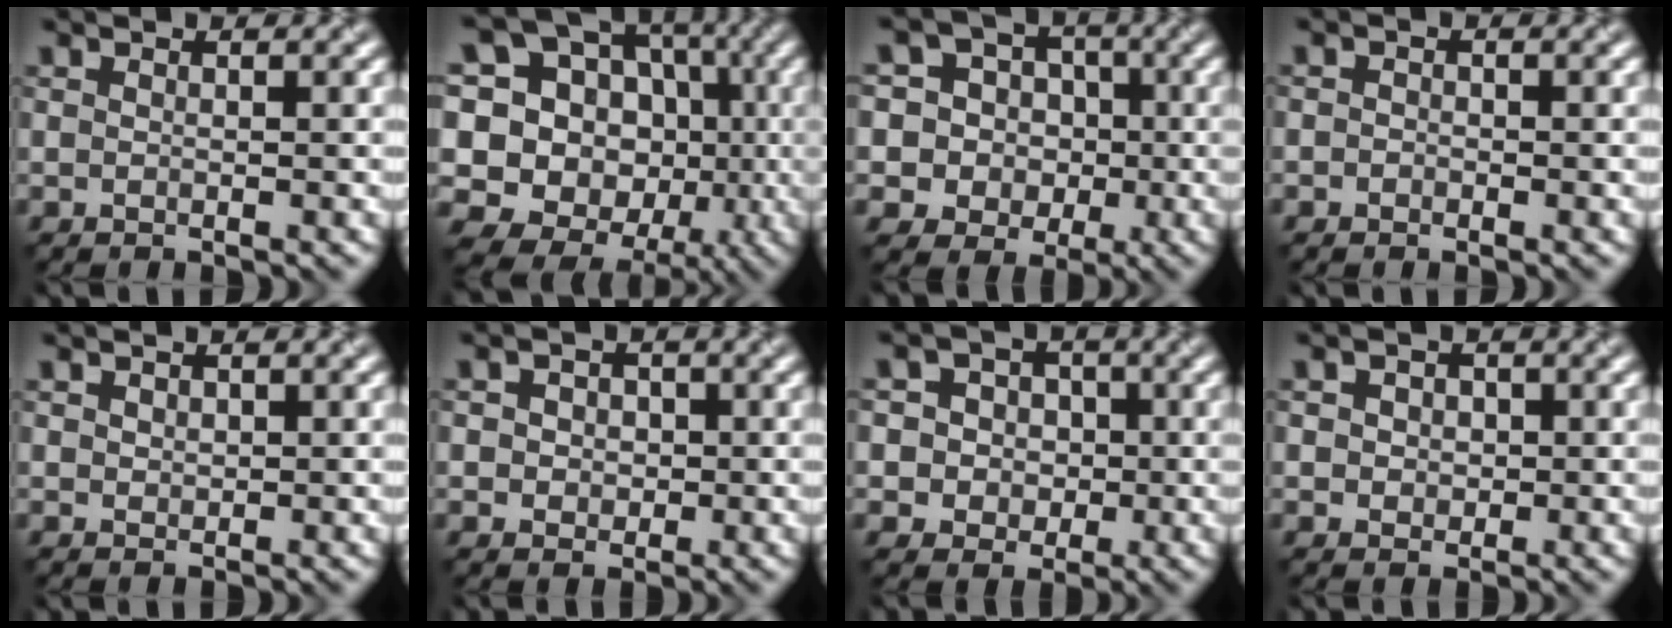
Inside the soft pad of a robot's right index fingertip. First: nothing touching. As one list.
[{"total": 16.6, "force": [0.4, 15.0, 7.3], "torque": [-0.181, 0.044, -0.007]}, {"total": 9.1, "force": [0.5, 8.7, 2.5], "torque": [-0.077, 0.036, -0.010]}, {"total": 0.7, "force": [-0.3, 0.7, 0.1], "torque": [0.004, -0.006, -0.010]}, {"total": 1.0, "force": [0.6, 0.7, 0.3], "torque": [-0.005, 0.001, 0.012]}, {"total": 2.8, "force": [0.4, 2.3, 1.4], "torque": [-0.016, 0.011, -0.006]}, {"total": 5.4, "force": [0.7, 5.1, 1.5], "torque": [-0.020, 0.023, -0.001]}, {"total": 2.4, "force": [0.5, 2.0, 1.2], "torque": [-0.021, 0.013, -0.001]}]